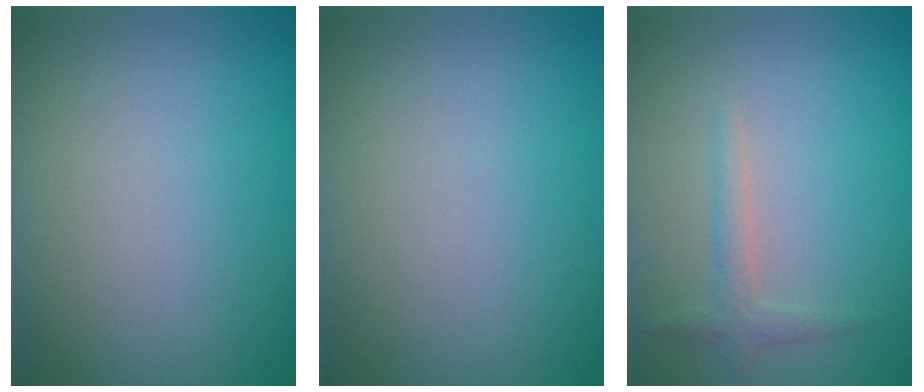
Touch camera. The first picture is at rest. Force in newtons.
{"total": 0.0}
{"total": 1.5, "press": 1.5, "slide": 0.0}